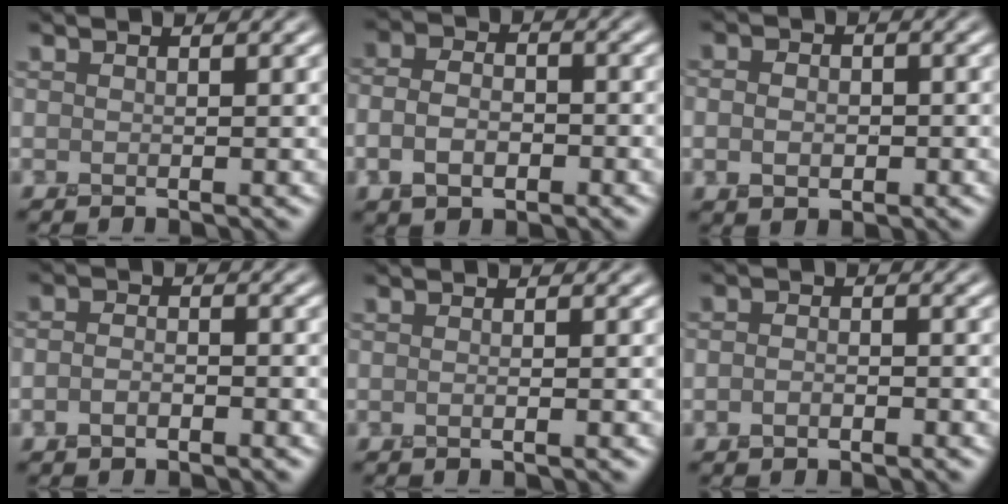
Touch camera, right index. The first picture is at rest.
{"total": 4.1, "force": [-1.1, 2.8, 2.8], "torque": [-0.054, -0.002, -0.027]}
{"total": 2.7, "force": [-0.3, 2.1, 1.7], "torque": [-0.026, 0.000, -0.008]}
{"total": 2.1, "force": [-0.9, 1.2, 1.4], "torque": [-0.025, 0.001, -0.022]}
{"total": 1.6, "force": [-0.1, 0.7, 1.4], "torque": [0.005, -0.004, -0.014]}
{"total": 1.7, "force": [-0.7, 1.1, 1.1], "torque": [-0.018, 0.001, -0.015]}